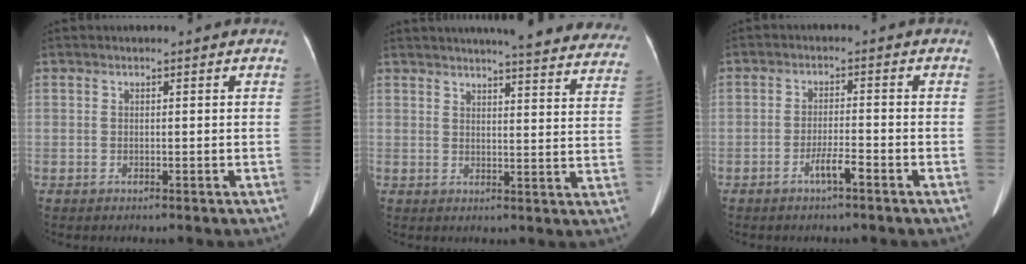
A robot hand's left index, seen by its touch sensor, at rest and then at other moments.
{"total": 26.2, "force": [24.0, 2.9, 10.2], "torque": [-0.131, -0.066, 0.265]}
{"total": 3.2, "force": [-2.1, 0.2, 2.4], "torque": [-0.043, -0.001, -0.041]}